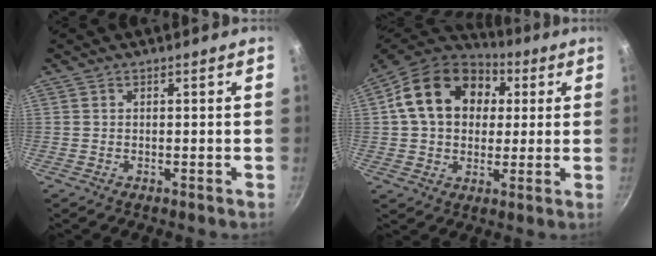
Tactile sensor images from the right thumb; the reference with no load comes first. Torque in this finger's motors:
{"motor_torque": [-0.34, 3.03, 1.28, -0.50, 0.16]}